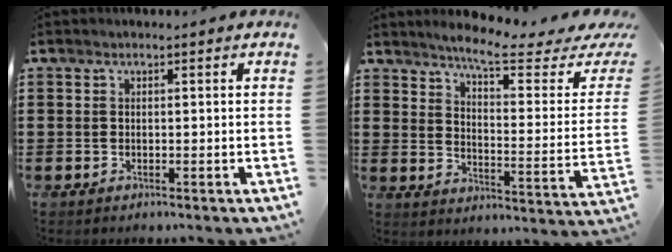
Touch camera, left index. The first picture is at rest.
{"total": 6.2, "force": [5.0, 0.1, 3.7], "torque": [-0.079, -0.038, 0.076]}